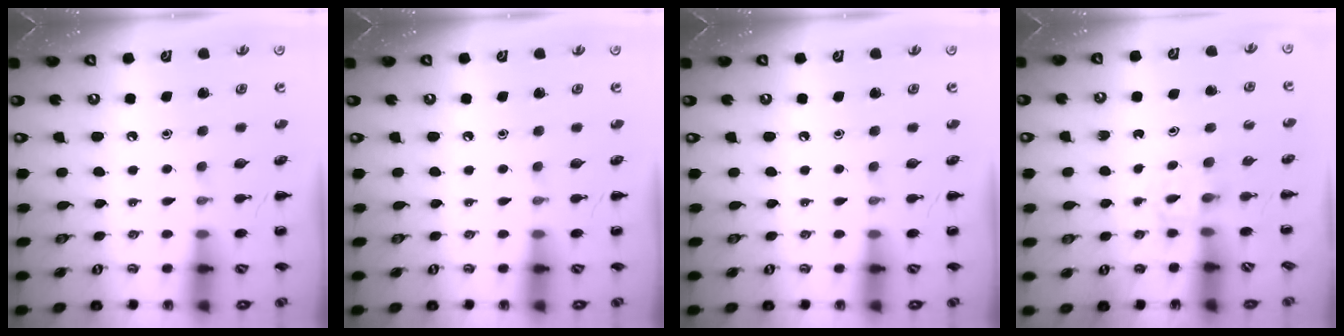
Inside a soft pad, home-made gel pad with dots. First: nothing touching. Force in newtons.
{"total": 0.0}
{"total": 0.0}
{"total": 2.3, "press": 2.1, "slide": 0.9}